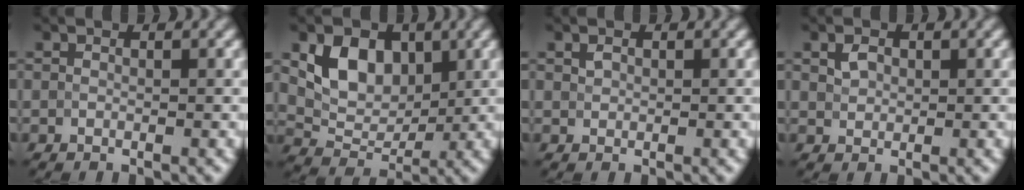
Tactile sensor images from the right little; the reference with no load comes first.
{"total": 5.5, "force": [1.8, 4.0, 3.3], "torque": [-0.061, -0.006, 0.031]}
{"total": 0.6, "force": [0.3, 0.5, 0.3], "torque": [-0.006, 0.000, 0.008]}
{"total": 1.4, "force": [0.5, 1.1, 0.7], "torque": [-0.014, 0.001, 0.012]}